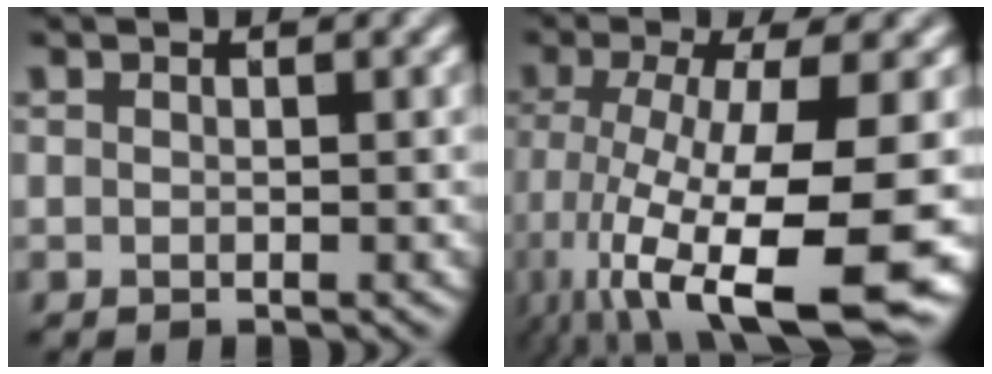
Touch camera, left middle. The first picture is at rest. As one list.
[{"total": 14.3, "force": [-5.2, 3.8, 12.8], "torque": [-0.225, -0.026, -0.067]}]